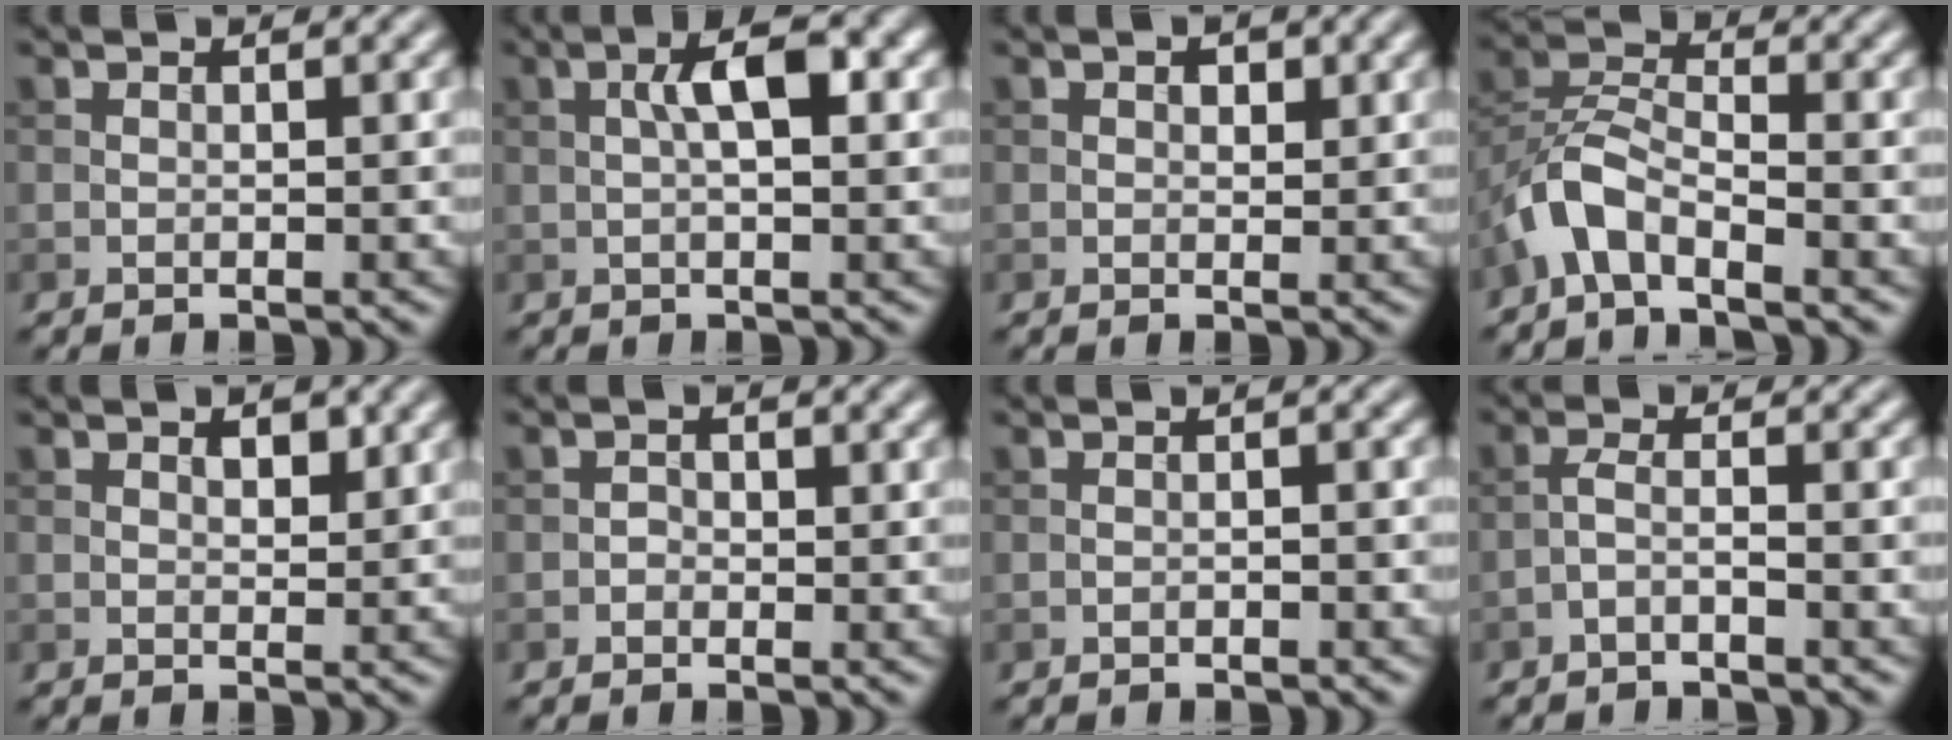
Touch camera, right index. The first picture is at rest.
{"total": 3.9, "force": [0.7, 1.1, 3.7], "torque": [-0.067, 0.008, 0.009]}
{"total": 1.2, "force": [0.5, 0.7, 0.8], "torque": [-0.008, 0.001, 0.007]}
{"total": 4.1, "force": [-2.8, 1.5, 2.6], "torque": [-0.049, 0.011, -0.065]}
{"total": 1.5, "force": [0.7, 0.8, 1.1], "torque": [-0.012, -0.002, 0.012]}
{"total": 0.7, "force": [-0.4, 0.6, 0.2], "torque": [-0.001, 0.000, -0.008]}
{"total": 0.7, "force": [-0.5, 0.1, 0.5], "torque": [-0.009, 0.001, -0.012]}
{"total": 1.7, "force": [-1.1, 0.2, 1.3], "torque": [-0.027, 0.007, -0.027]}